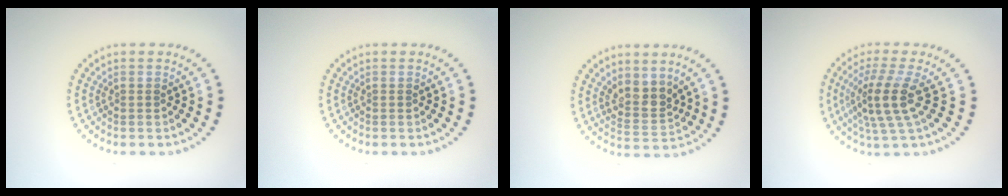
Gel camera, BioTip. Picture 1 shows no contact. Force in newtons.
{"total": 0.0}
{"total": 2.7, "press": 2.1, "slide": 1.6}
{"total": 4.2, "press": 3.1, "slide": 2.8}